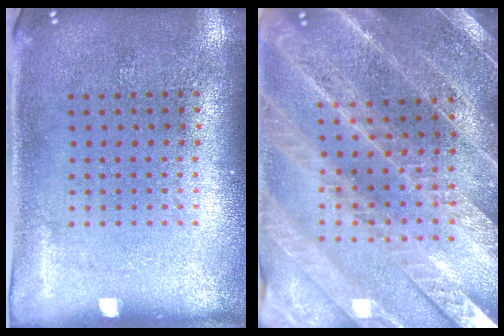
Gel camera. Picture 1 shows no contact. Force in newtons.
{"total": 3.1, "press": 3.0, "slide": 0.7}